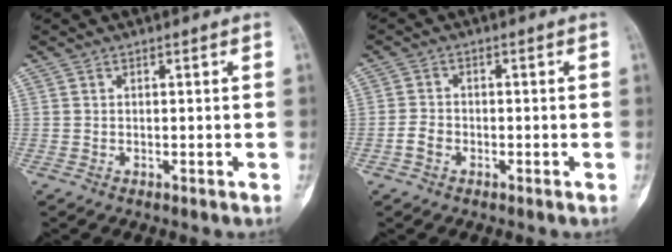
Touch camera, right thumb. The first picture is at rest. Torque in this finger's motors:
{"motor_torque": [0.55, 0.47, 0.19, -0.31, 0.06]}